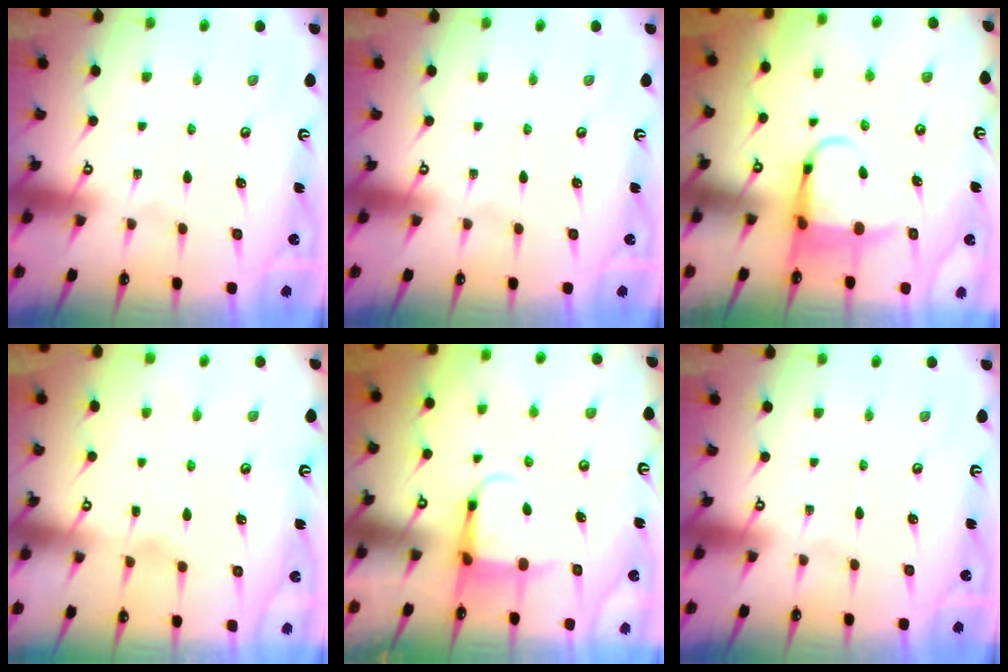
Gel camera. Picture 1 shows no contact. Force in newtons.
{"total": 0.0}
{"total": 5.6, "press": 5.5, "slide": 1.0}
{"total": 3.0, "press": 2.9, "slide": 0.4}
{"total": 4.2, "press": 4.1, "slide": 0.6}
{"total": 0.0}